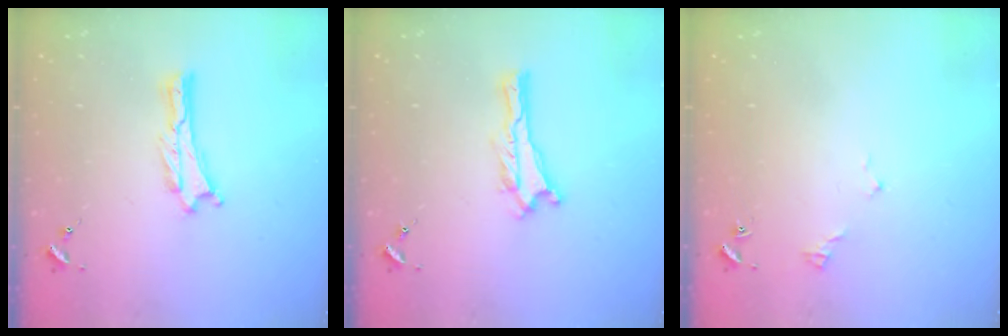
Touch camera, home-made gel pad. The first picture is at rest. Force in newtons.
{"total": 0.0}
{"total": 2.9, "press": 2.9, "slide": 0.3}